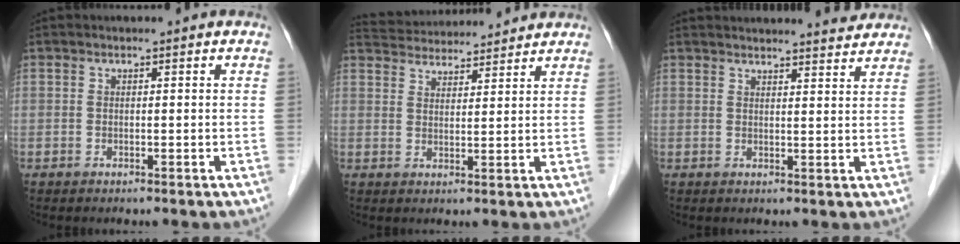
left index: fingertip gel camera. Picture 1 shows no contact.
{"total": 11.8, "force": [11.3, 1.8, 2.7], "torque": [-0.049, 0.034, 0.169]}
{"total": 9.5, "force": [9.2, 0.7, 2.2], "torque": [-0.025, 0.009, 0.105]}